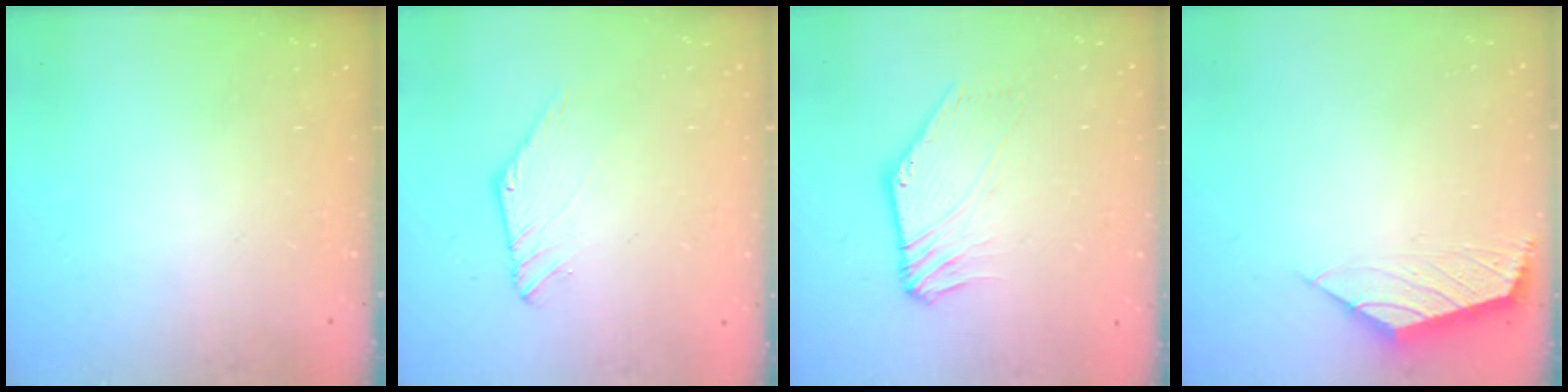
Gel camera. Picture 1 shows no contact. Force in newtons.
{"total": 1.4, "press": 1.4, "slide": 0.0}
{"total": 2.8, "press": 2.8, "slide": 0.3}
{"total": 2.4, "press": 2.3, "slide": 0.7}